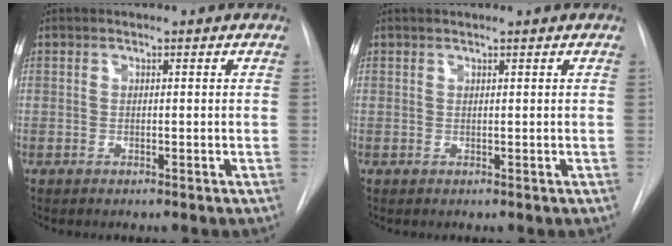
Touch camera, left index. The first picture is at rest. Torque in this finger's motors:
{"motor_torque": [0.11, -0.05, -0.04, 0.01]}